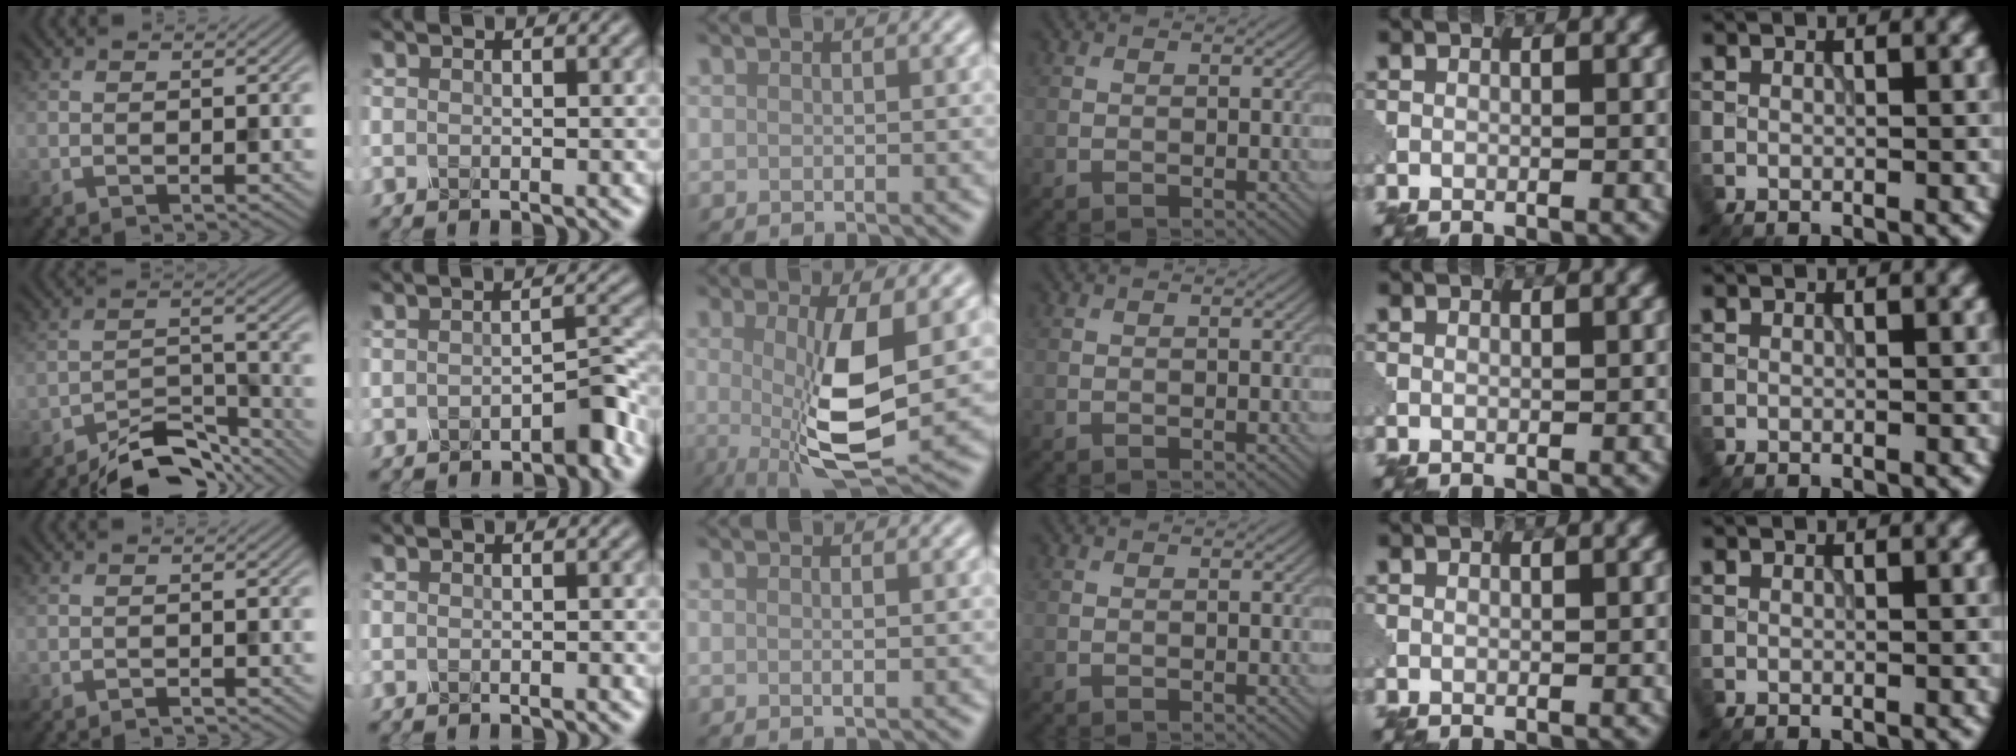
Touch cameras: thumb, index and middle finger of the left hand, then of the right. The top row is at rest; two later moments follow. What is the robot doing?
{"motion": "press", "object": "mechanical pencil"}